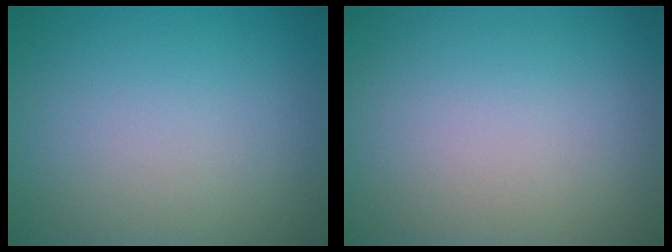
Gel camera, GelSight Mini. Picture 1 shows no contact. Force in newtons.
{"total": 0.0}